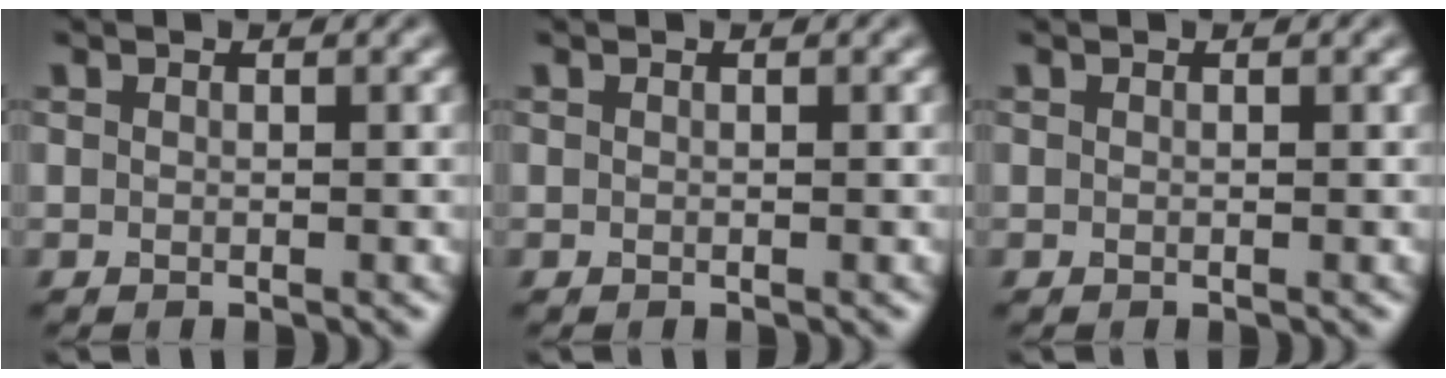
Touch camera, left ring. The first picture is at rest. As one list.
[{"total": 0.0}, {"total": 0.0}]